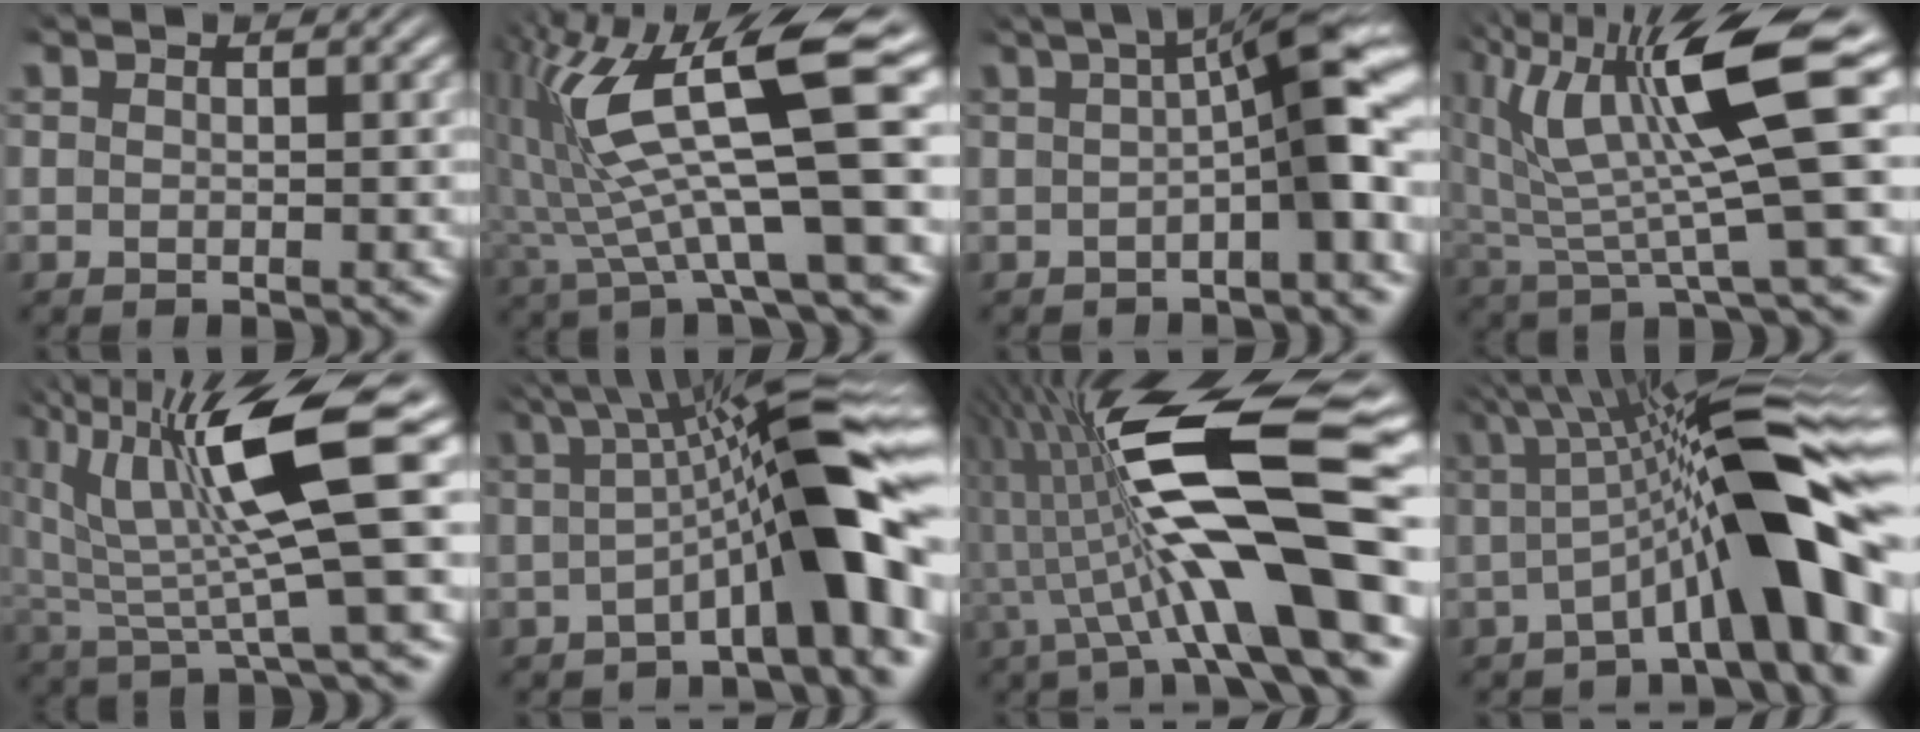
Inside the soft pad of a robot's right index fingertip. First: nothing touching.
{"total": 11.5, "force": [0.9, 4.1, 10.7], "torque": [-0.184, 0.002, 0.019]}
{"total": 6.8, "force": [1.1, 1.5, 6.5], "torque": [-0.086, 0.015, 0.009]}
{"total": 9.5, "force": [1.2, 3.3, 8.8], "torque": [-0.141, 0.003, 0.025]}
{"total": 9.1, "force": [1.6, 3.0, 8.4], "torque": [-0.144, 0.002, 0.033]}
{"total": 10.1, "force": [0.8, 2.5, 9.7], "torque": [-0.138, 0.002, 0.007]}
{"total": 14.7, "force": [-0.4, 4.9, 13.9], "torque": [-0.235, 0.000, -0.004]}
{"total": 11.1, "force": [0.0, 3.0, 10.7], "torque": [-0.166, -0.001, -0.002]}